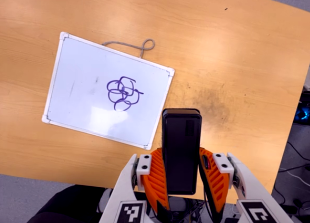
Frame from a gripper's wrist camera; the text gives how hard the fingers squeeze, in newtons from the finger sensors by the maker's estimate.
{"total": 5.8, "left": 3.9, "right": 7.7}